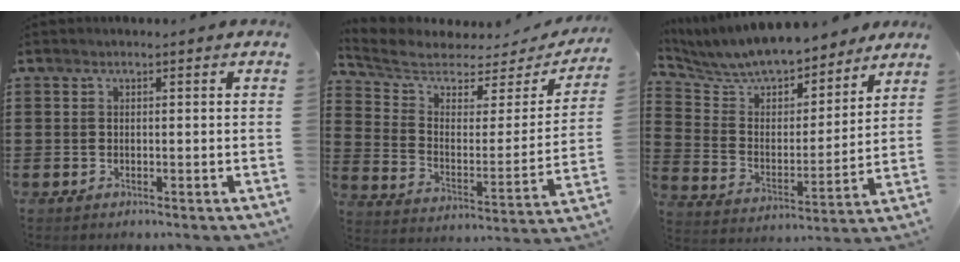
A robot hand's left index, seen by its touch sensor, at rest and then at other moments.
{"total": 5.7, "force": [4.9, 2.0, 2.0], "torque": [-0.072, -0.035, 0.081]}
{"total": 7.6, "force": [7.3, 1.6, 1.5], "torque": [-0.072, -0.053, 0.126]}